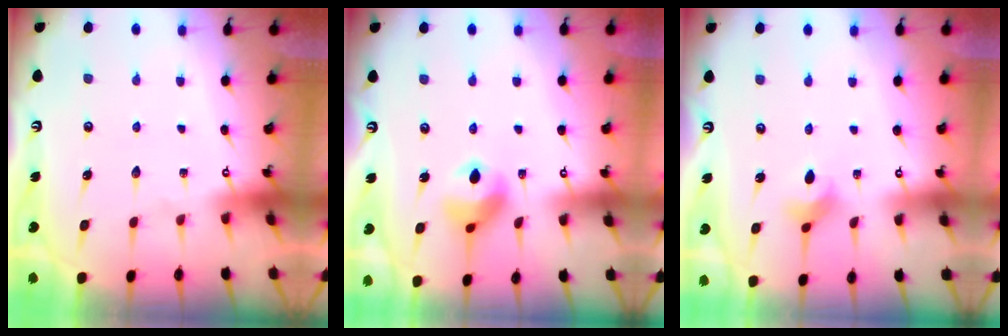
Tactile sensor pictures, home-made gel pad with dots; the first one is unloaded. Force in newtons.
{"total": 10.1, "press": 10.0, "slide": 1.3}
{"total": 2.9, "press": 2.9, "slide": 0.7}